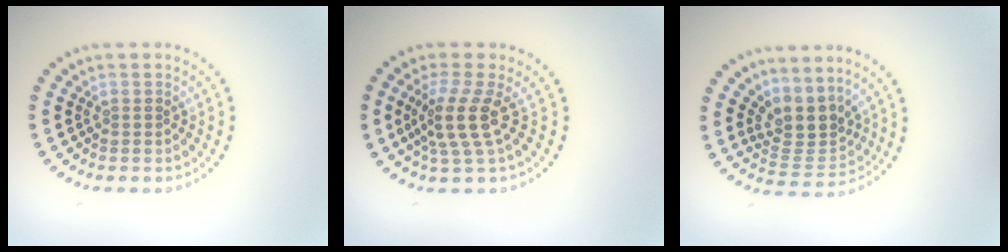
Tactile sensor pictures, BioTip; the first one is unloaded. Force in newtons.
{"total": 3.6, "press": 2.8, "slide": 2.3}
{"total": 3.5, "press": 2.6, "slide": 2.4}